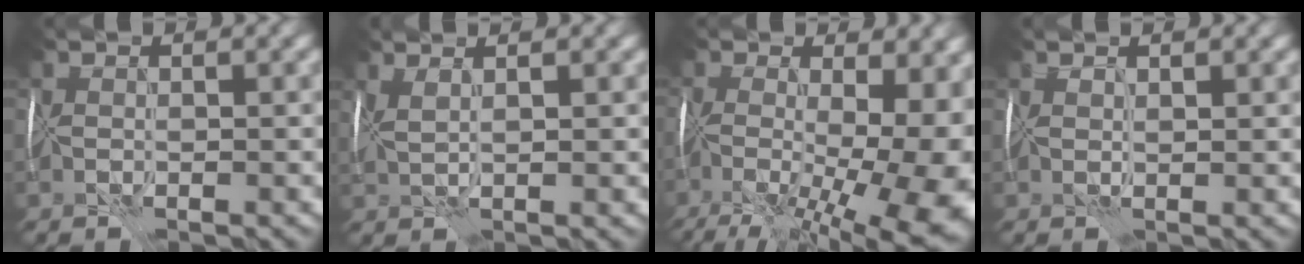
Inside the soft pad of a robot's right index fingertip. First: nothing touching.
{"total": 3.4, "force": [2.1, 1.2, 2.3], "torque": [-0.025, 0.026, 0.017]}
{"total": 18.2, "force": [-5.5, 8.1, 15.3], "torque": [-0.212, -0.014, -0.038]}
{"total": 1.3, "force": [1.2, 0.3, 0.6], "torque": [-0.005, 0.000, 0.019]}